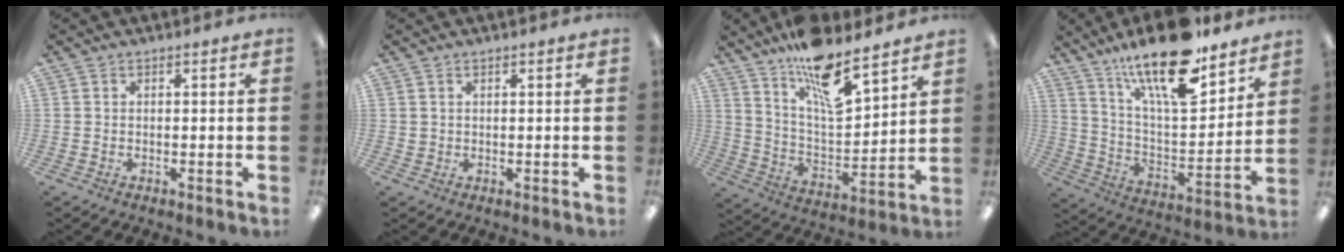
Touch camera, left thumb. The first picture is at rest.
{"total": 1.0, "force": [0.6, 0.7, 0.1], "torque": [-0.003, 0.002, 0.011]}
{"total": 15.8, "force": [12.2, 5.0, 8.8], "torque": [-0.148, -0.081, 0.208]}
{"total": 21.3, "force": [15.1, 6.9, 13.3], "torque": [-0.223, -0.096, 0.255]}